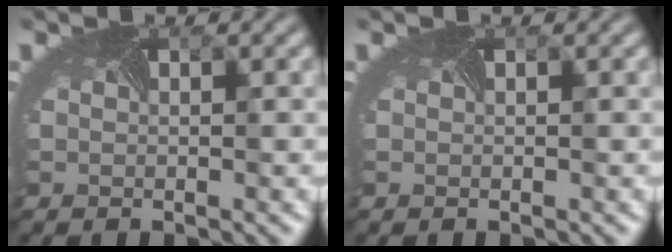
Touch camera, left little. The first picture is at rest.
{"total": 0.0}